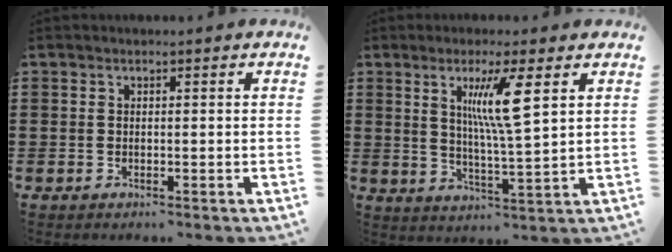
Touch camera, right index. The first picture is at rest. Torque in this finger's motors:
{"motor_torque": [0.50, 0.09, 0.33, 0.16]}